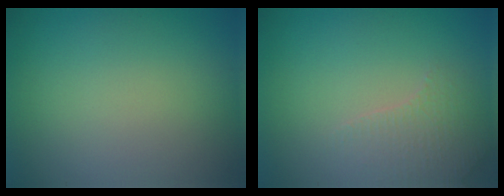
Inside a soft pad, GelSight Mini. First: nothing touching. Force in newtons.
{"total": 2.3, "press": 2.2, "slide": 0.7}